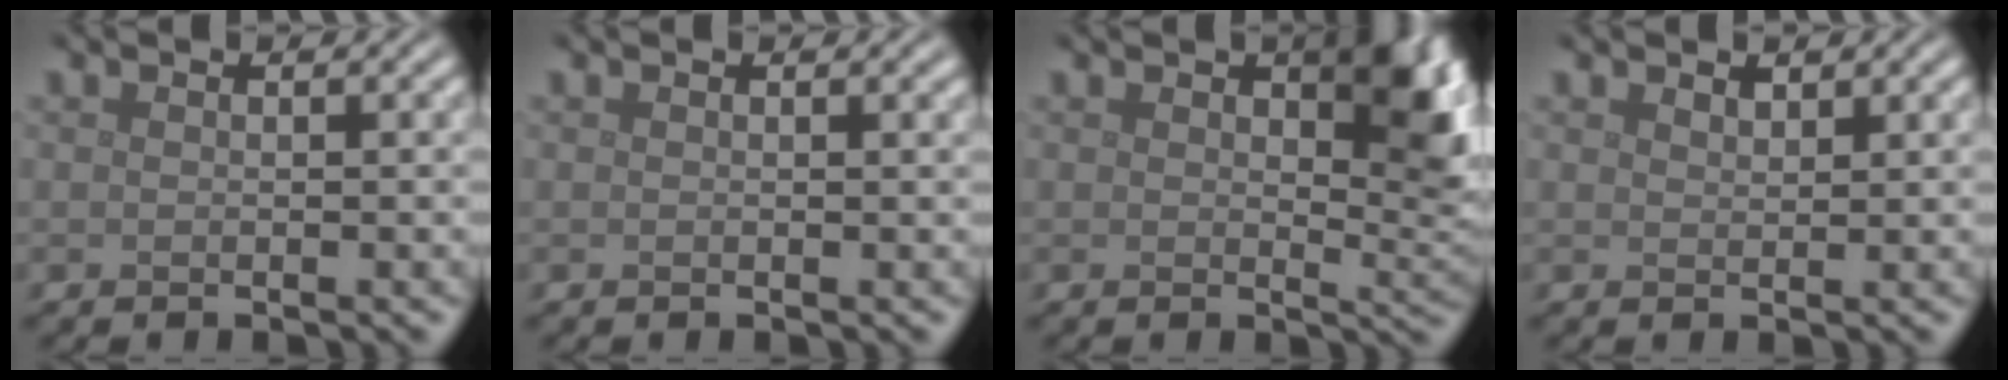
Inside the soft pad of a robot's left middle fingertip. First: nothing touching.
{"total": 0.5, "force": [0.4, 0.1, 0.3], "torque": [0.001, 0.002, 0.007]}
{"total": 6.8, "force": [2.1, 3.4, 5.6], "torque": [-0.065, -0.004, 0.036]}
{"total": 0.8, "force": [0.7, 0.3, 0.2], "torque": [-0.007, -0.001, 0.016]}